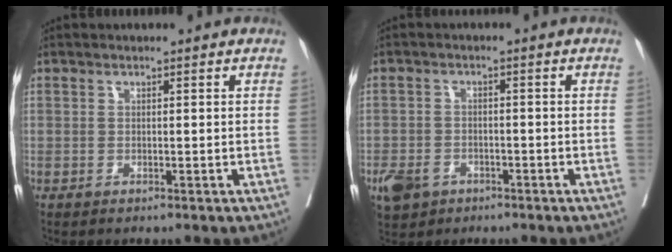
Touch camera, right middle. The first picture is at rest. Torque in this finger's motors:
{"motor_torque": [0.32, -0.27, 0.11, 0.02]}